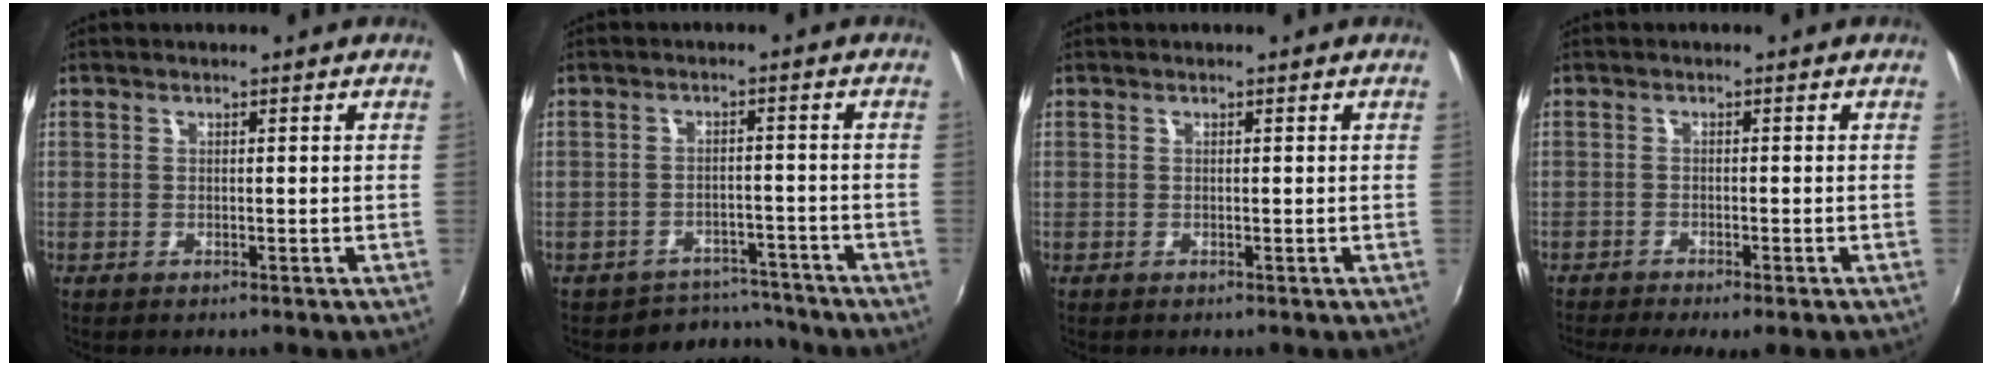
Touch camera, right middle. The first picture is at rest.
{"total": 5.8, "force": [-5.2, 2.5, -0.9], "torque": [0.013, 0.018, -0.074]}
{"total": 0.0}
{"total": 5.2, "force": [-4.3, 0.1, 2.9], "torque": [-0.067, -0.022, -0.071]}